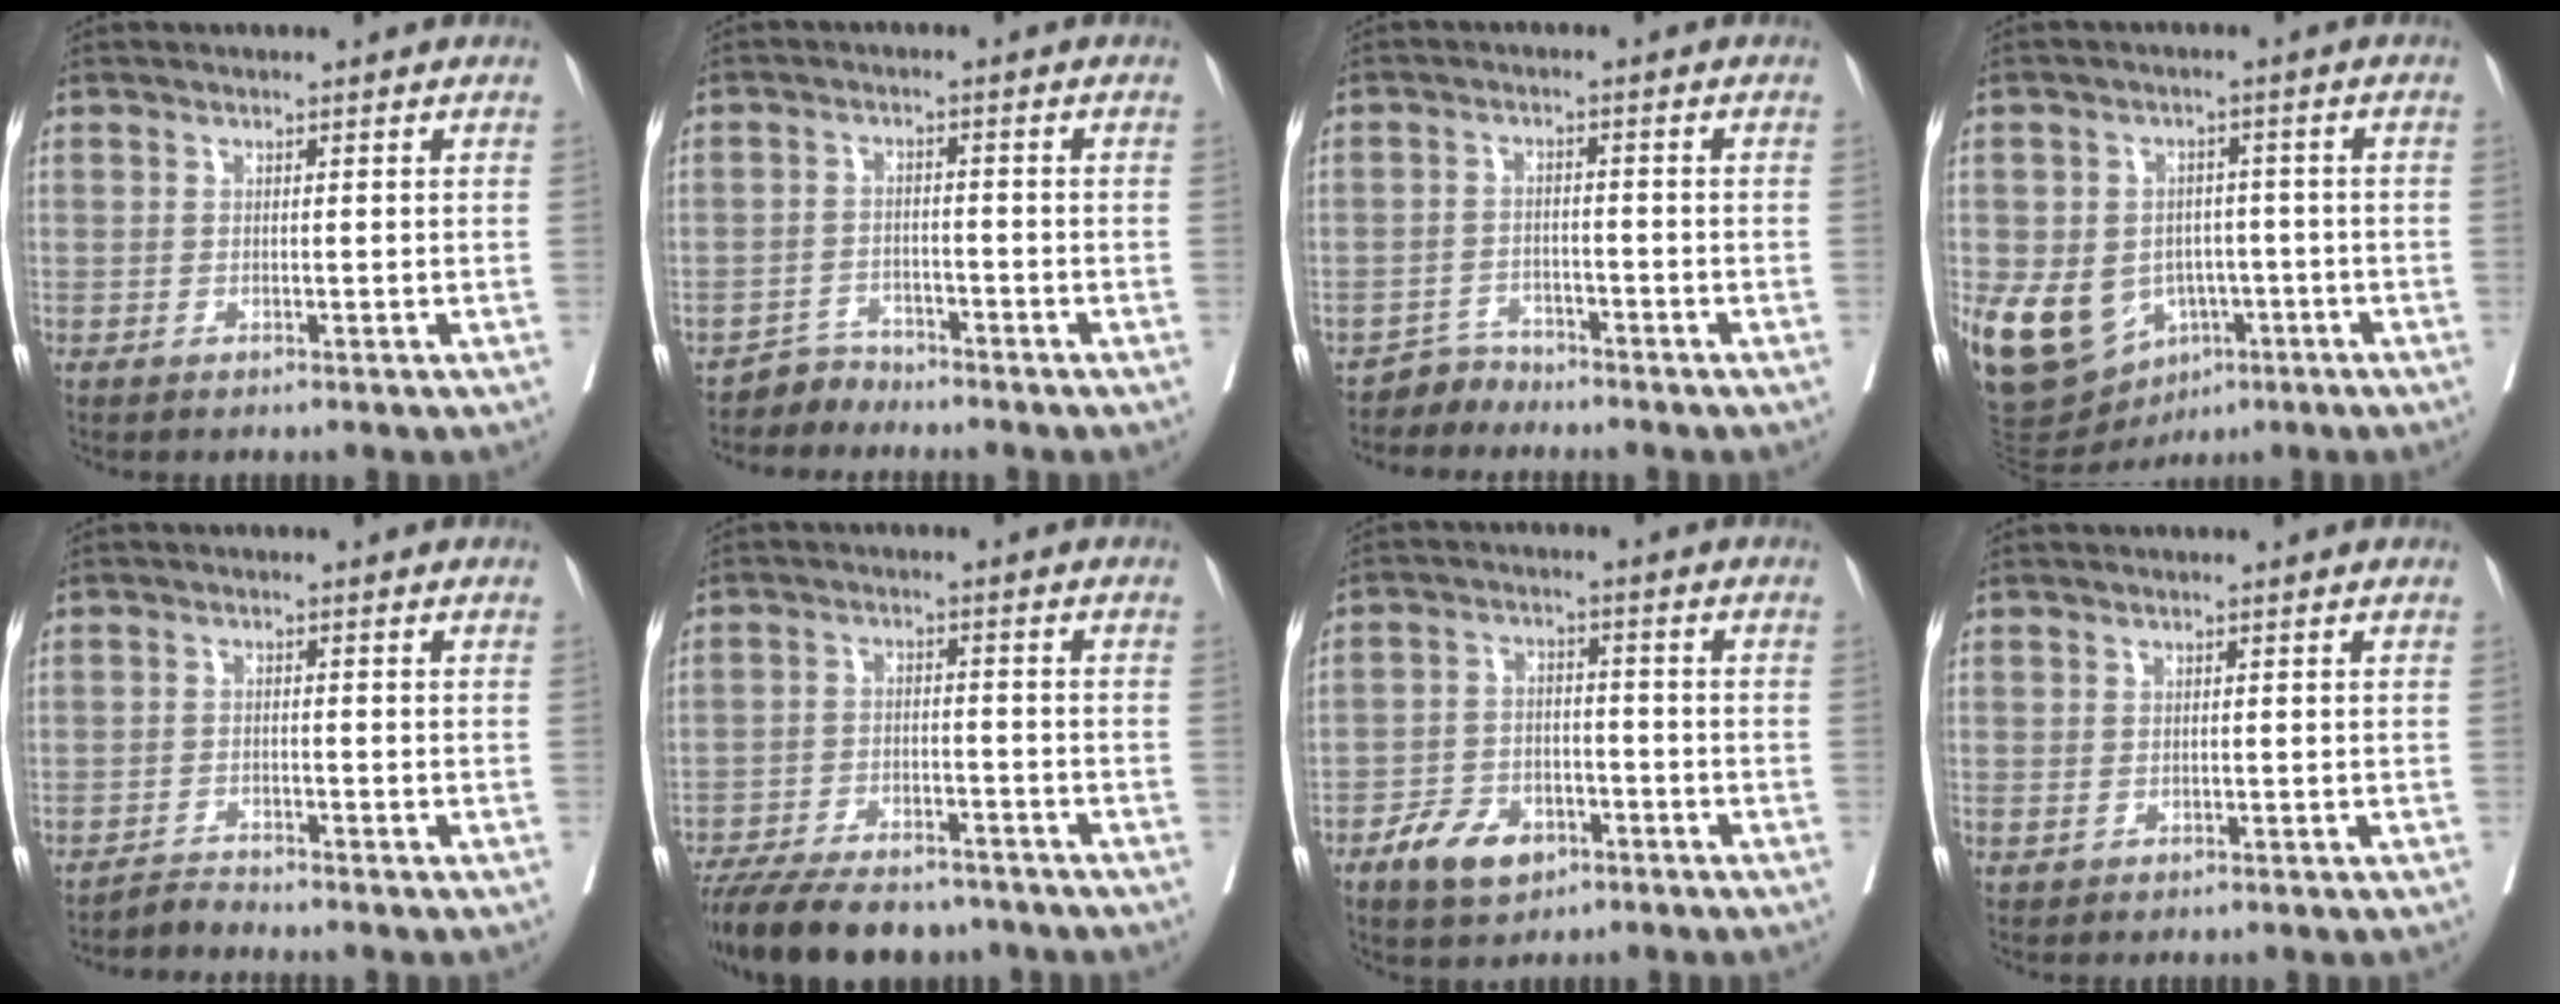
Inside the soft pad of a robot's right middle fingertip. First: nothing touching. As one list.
[{"total": 2.7, "force": [-2.4, 0.6, -1.1], "torque": [0.028, -0.004, -0.043]}, {"total": 2.7, "force": [-2.4, 0.6, -1.1], "torque": [0.027, -0.004, -0.043]}, {"total": 13.1, "force": [-4.2, 10.2, 7.0], "torque": [-0.136, 0.012, -0.049]}, {"total": 1.9, "force": [-1.7, -0.4, -0.7], "torque": [0.019, -0.011, -0.029]}, {"total": 15.9, "force": [-13.4, 4.9, 7.0], "torque": [-0.145, -0.016, -0.204]}, {"total": 7.3, "force": [-4.3, 4.4, 3.9], "torque": [-0.073, 0.005, -0.069]}, {"total": 0.8, "force": [0.1, 0.7, 0.4], "torque": [-0.008, 0.000, 0.007]}]